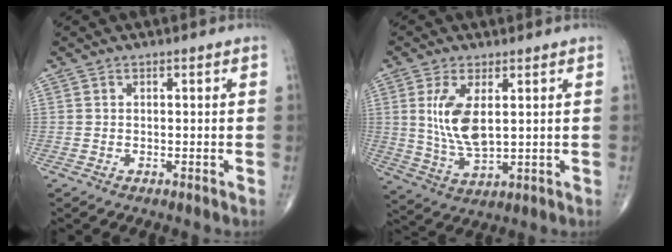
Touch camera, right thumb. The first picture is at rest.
{"total": 9.4, "force": [2.1, 4.1, 8.2], "torque": [-0.170, -0.018, 0.052]}